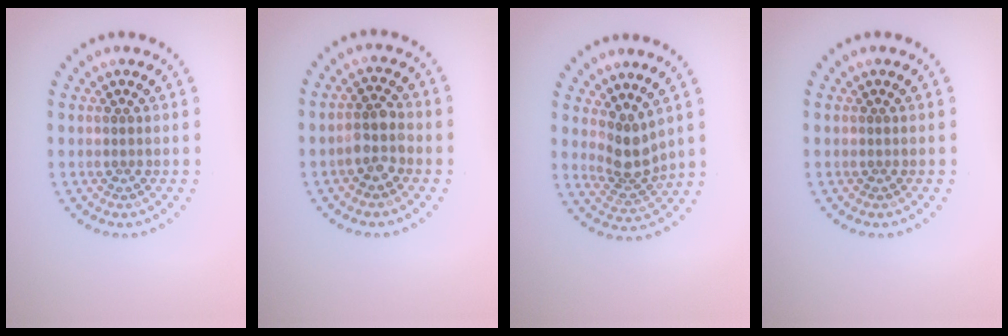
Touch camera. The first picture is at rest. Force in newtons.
{"total": 2.8, "press": 2.5, "slide": 1.2}
{"total": 2.9, "press": 2.1, "slide": 1.9}
{"total": 0.0}